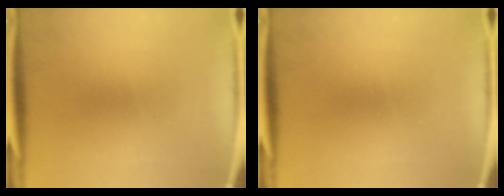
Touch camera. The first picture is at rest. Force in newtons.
{"total": 0.0}